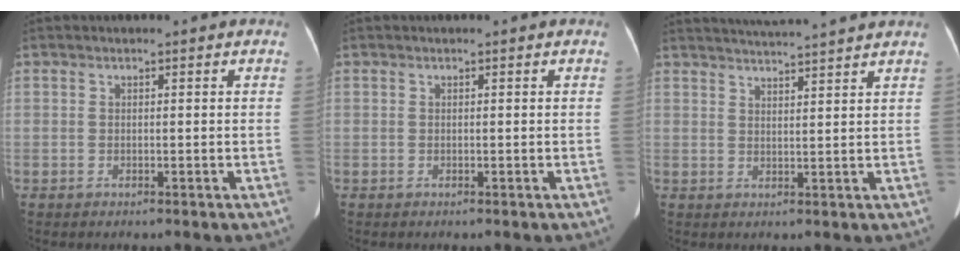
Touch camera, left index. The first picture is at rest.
{"total": 0.0}
{"total": 9.7, "force": [9.0, -1.1, 3.3], "torque": [-0.056, 0.020, 0.121]}